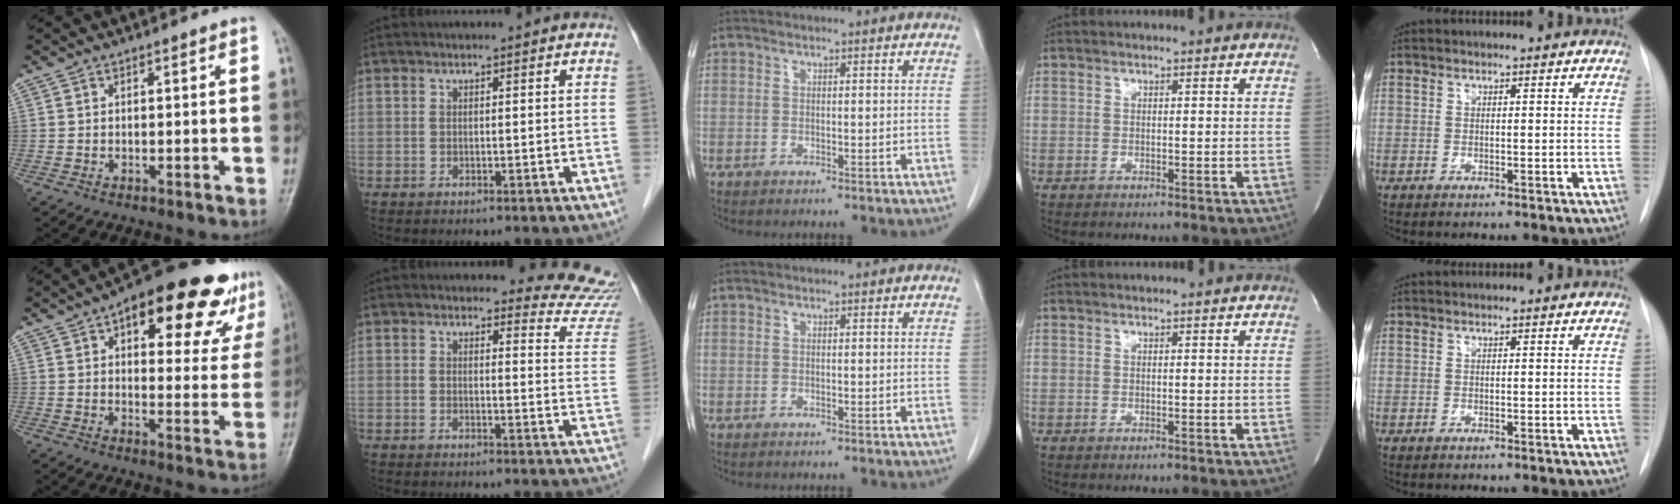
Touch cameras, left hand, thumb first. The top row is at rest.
{"thumb": {"total": 21.3, "force": [12.0, 8.9, 15.2], "torque": [-0.161, -0.017, 0.157]}, "index": {"total": 9.4, "force": [9.2, 1.8, -0.3], "torque": [0.041, -0.077, 0.062]}}